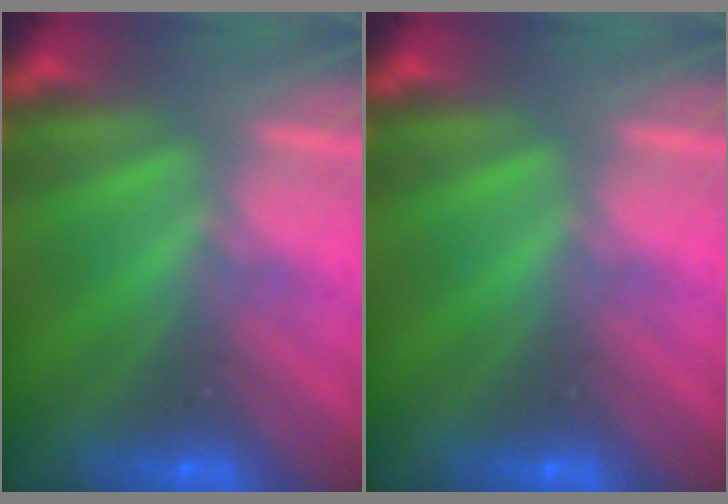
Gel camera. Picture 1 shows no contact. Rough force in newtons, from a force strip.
{"total": 0.0}